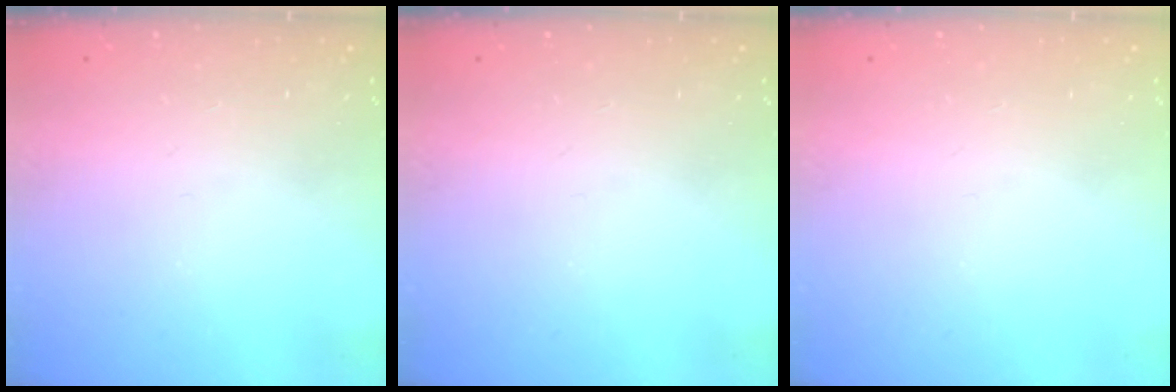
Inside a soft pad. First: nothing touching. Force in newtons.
{"total": 0.0}
{"total": 0.0}